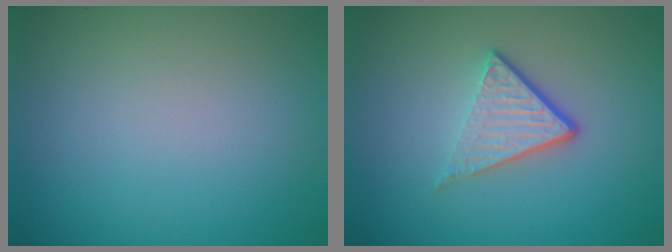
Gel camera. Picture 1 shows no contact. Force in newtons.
{"total": 3.7, "press": 2.5, "slide": 2.7}